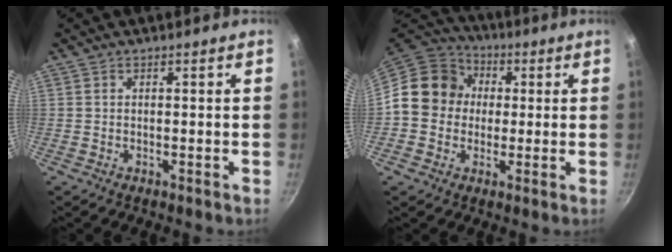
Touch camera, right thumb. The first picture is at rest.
{"total": 12.8, "force": [1.0, 11.5, 5.6], "torque": [-0.061, 0.023, -0.006]}